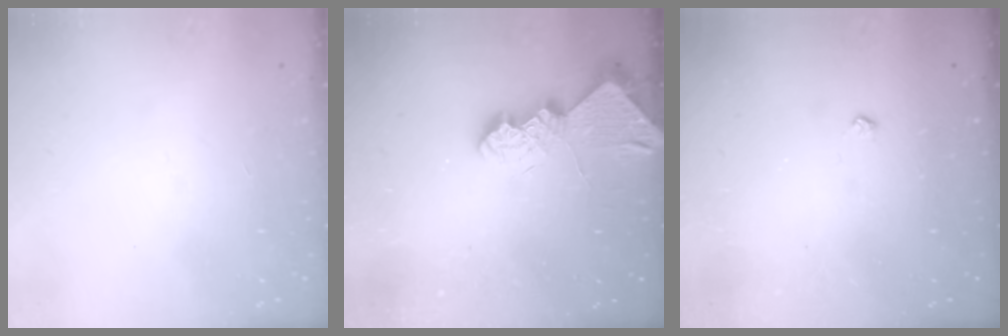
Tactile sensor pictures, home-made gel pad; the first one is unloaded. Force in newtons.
{"total": 8.6, "press": 8.6, "slide": 0.7}
{"total": 3.6, "press": 3.5, "slide": 0.4}